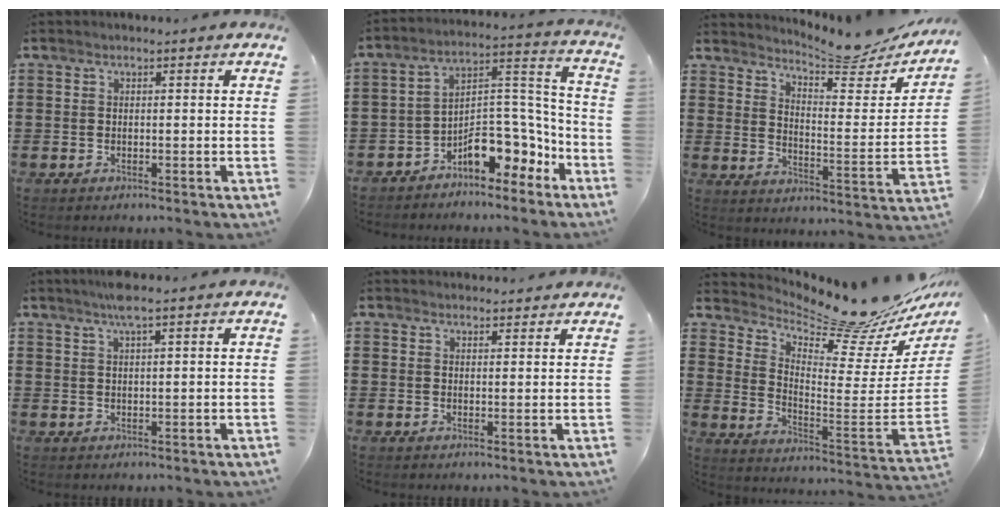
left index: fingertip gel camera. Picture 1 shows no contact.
{"total": 8.0, "force": [-6.1, 3.6, 3.7], "torque": [-0.065, 0.007, -0.120]}
{"total": 7.4, "force": [6.8, 1.0, 2.7], "torque": [-0.057, -0.049, 0.116]}
{"total": 3.0, "force": [2.0, 0.0, 2.2], "torque": [-0.049, 0.003, 0.036]}
{"total": 1.8, "force": [1.8, 0.2, 0.0], "torque": [-0.005, 0.000, 0.036]}
{"total": 11.0, "force": [10.3, 1.2, 3.7], "torque": [-0.072, -0.097, 0.165]}